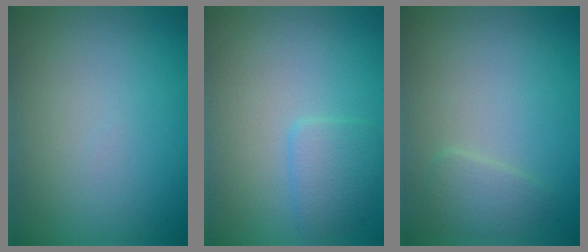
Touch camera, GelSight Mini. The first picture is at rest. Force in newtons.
{"total": 2.0, "press": 2.0, "slide": 0.1}
{"total": 1.5, "press": 1.5, "slide": 0.1}